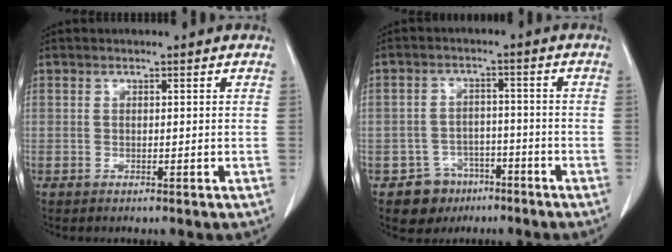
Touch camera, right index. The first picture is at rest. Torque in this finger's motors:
{"motor_torque": [-0.43, -0.12, -1.05, -0.21]}